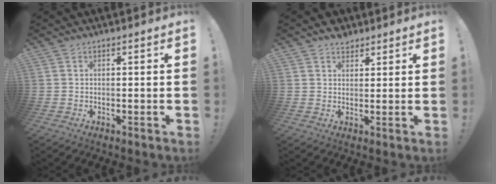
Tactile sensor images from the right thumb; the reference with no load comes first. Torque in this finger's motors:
{"motor_torque": [0.00, 0.01, 0.31, 0.15, 0.00]}